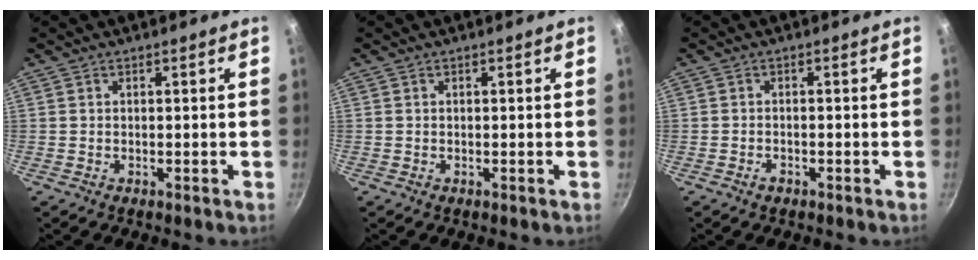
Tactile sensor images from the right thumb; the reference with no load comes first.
{"total": 0.0}
{"total": 1.3, "force": [-0.9, 0.7, 0.7], "torque": [-0.015, 0.010, -0.017]}